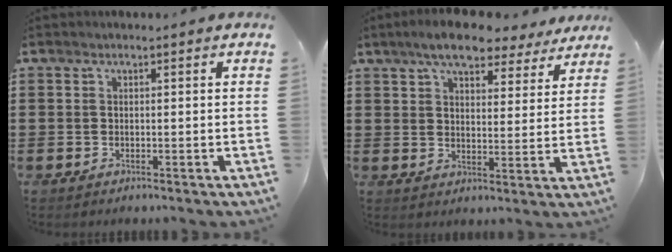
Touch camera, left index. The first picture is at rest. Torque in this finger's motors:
{"motor_torque": [1.26, -0.88, 0.64, 0.12]}